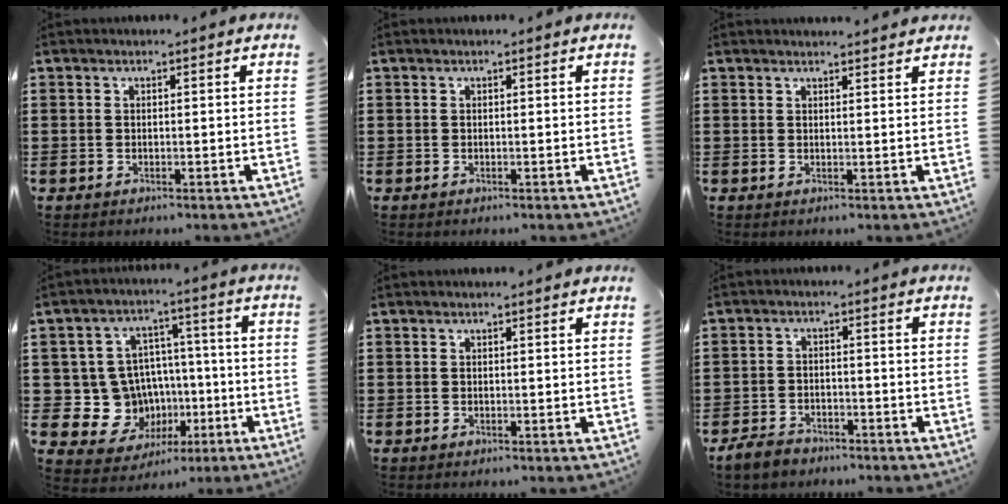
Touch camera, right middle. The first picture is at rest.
{"total": 0.0}
{"total": 1.5, "force": [1.5, -0.1, 0.0], "torque": [0.004, -0.004, 0.027]}
{"total": 9.7, "force": [-1.3, 9.2, 2.6], "torque": [-0.063, 0.000, -0.011]}
{"total": 0.0}
{"total": 3.0, "force": [-2.7, 1.2, 0.5], "torque": [-0.020, 0.004, -0.057]}